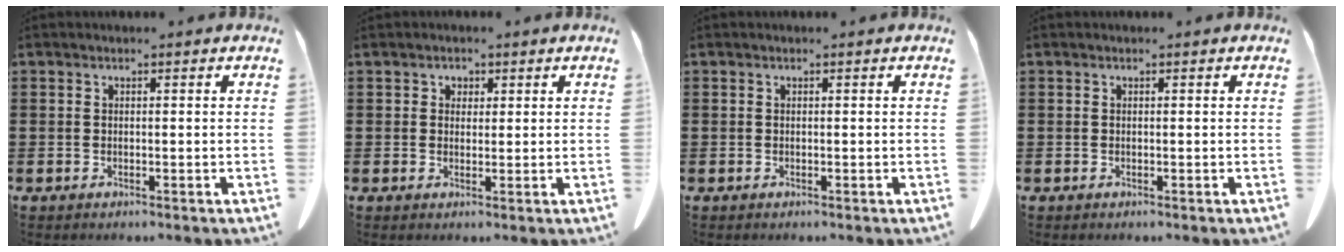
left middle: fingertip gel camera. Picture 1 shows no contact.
{"total": 1.3, "force": [0.8, 1.0, 0.2], "torque": [0.001, 0.001, 0.013]}
{"total": 0.0}
{"total": 0.0}